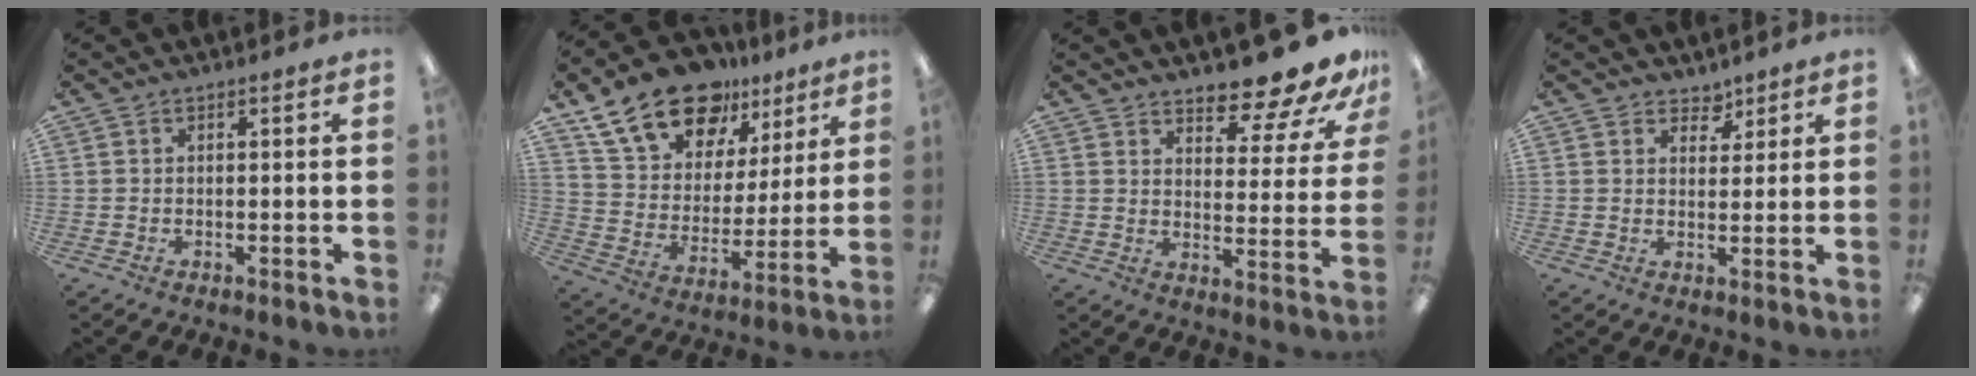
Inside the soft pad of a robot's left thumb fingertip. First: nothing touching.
{"total": 19.9, "force": [13.9, 11.2, 8.6], "torque": [-0.158, -0.077, 0.255]}
{"total": 12.0, "force": [10.7, 2.8, 4.5], "torque": [-0.053, -0.094, 0.186]}
{"total": 3.9, "force": [3.2, 2.3, 0.6], "torque": [0.002, -0.018, 0.055]}